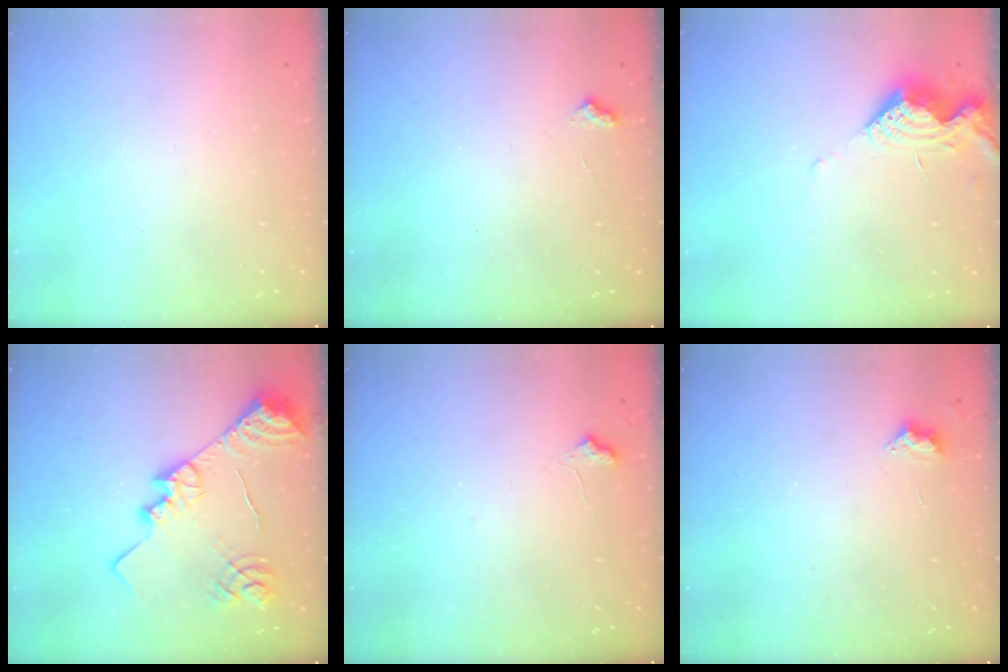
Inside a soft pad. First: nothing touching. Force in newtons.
{"total": 3.2, "press": 3.2, "slide": 0.6}
{"total": 8.0, "press": 7.9, "slide": 0.9}
{"total": 18.4, "press": 18.3, "slide": 1.7}
{"total": 7.3, "press": 7.2, "slide": 0.9}
{"total": 4.8, "press": 4.8, "slide": 0.6}